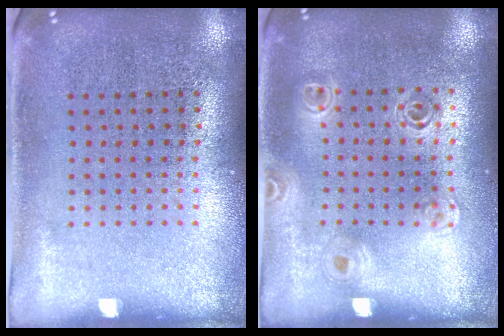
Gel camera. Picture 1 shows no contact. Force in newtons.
{"total": 1.2, "press": 1.2, "slide": 0.3}